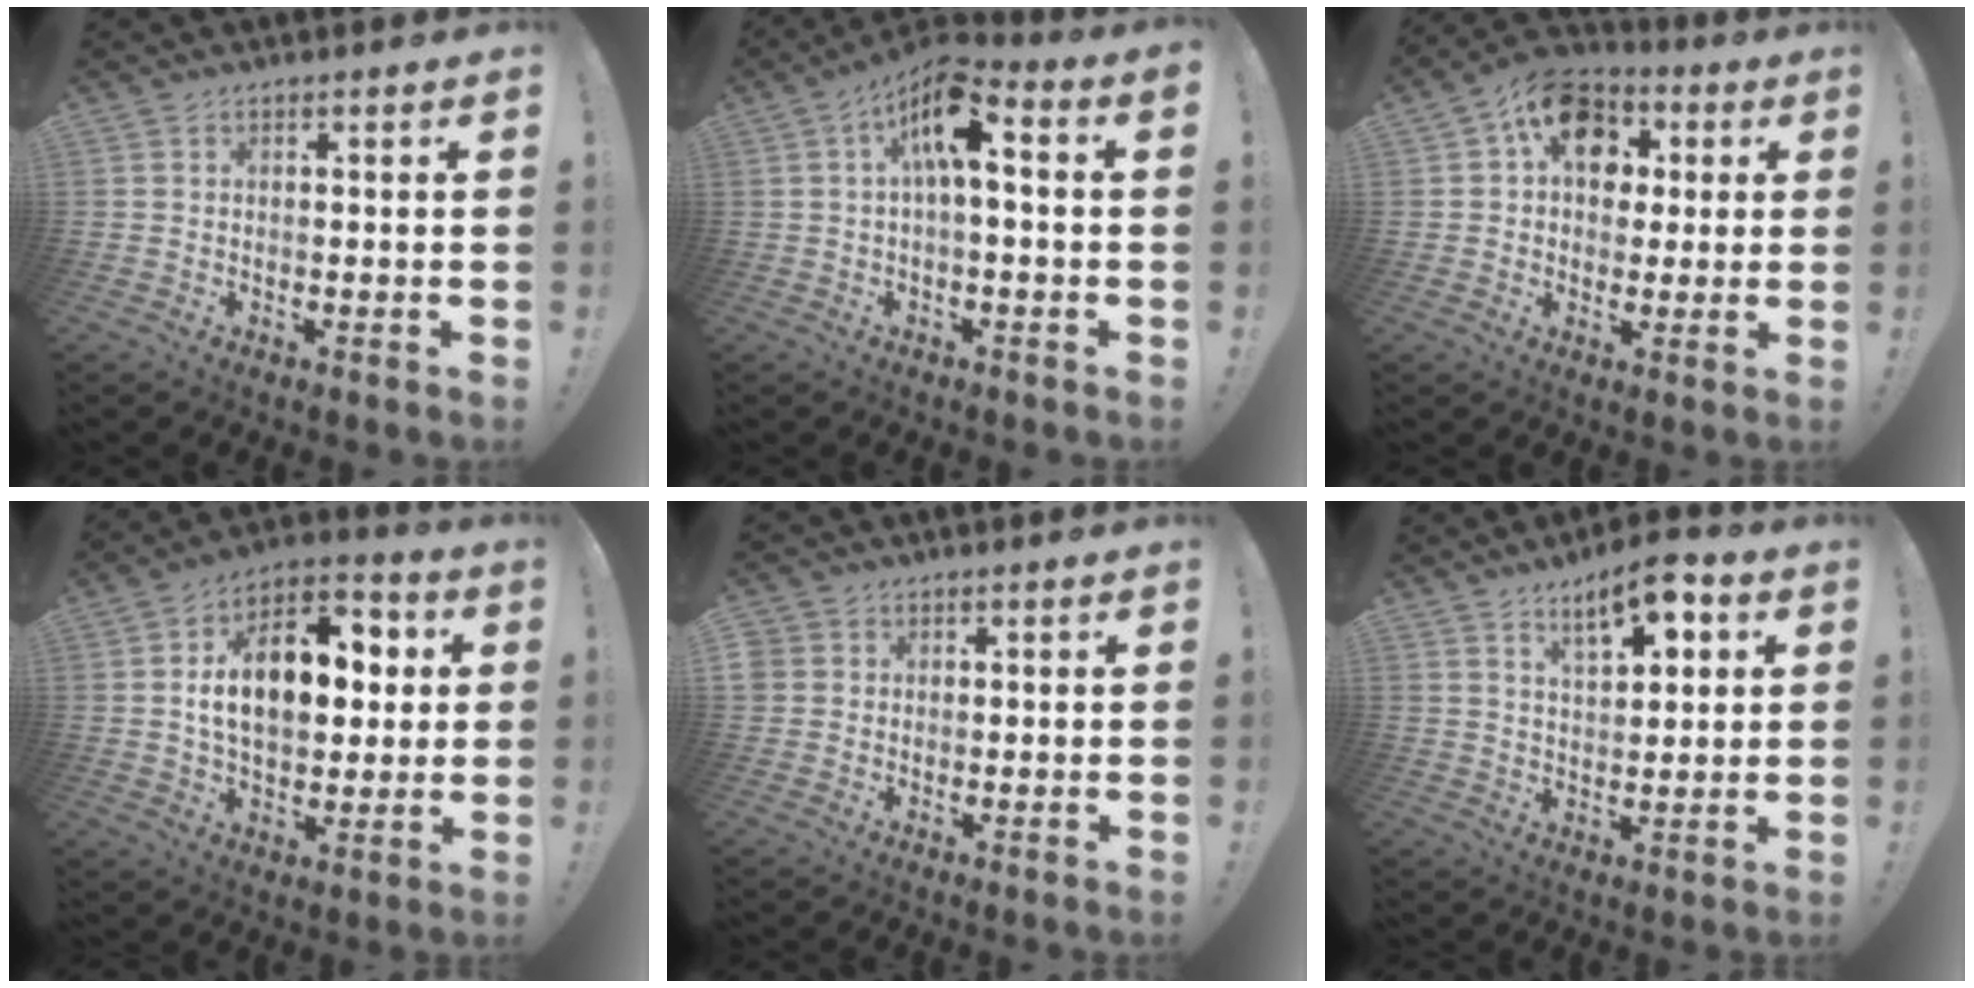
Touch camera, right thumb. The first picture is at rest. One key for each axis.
{"total": 10.5, "fx": 2.4, "fy": 3.6, "fz": 9.5, "tx": -0.160, "ty": 0.001, "tz": 0.041}
{"total": 13.1, "fx": 3.7, "fy": 9.9, "fz": 7.7, "tx": -0.118, "ty": 0.004, "tz": 0.075}
{"total": 17.3, "fx": 2.7, "fy": 10.8, "fz": 13.3, "tx": -0.208, "ty": 0.002, "tz": 0.046}
{"total": 2.4, "fx": 0.8, "fy": 2.2, "fz": 0.5, "tx": -0.007, "ty": -0.001, "tz": 0.016}
{"total": 9.5, "fx": 5.4, "fy": 3.6, "fz": 7.0, "tx": -0.097, "ty": -0.025, "tz": 0.089}